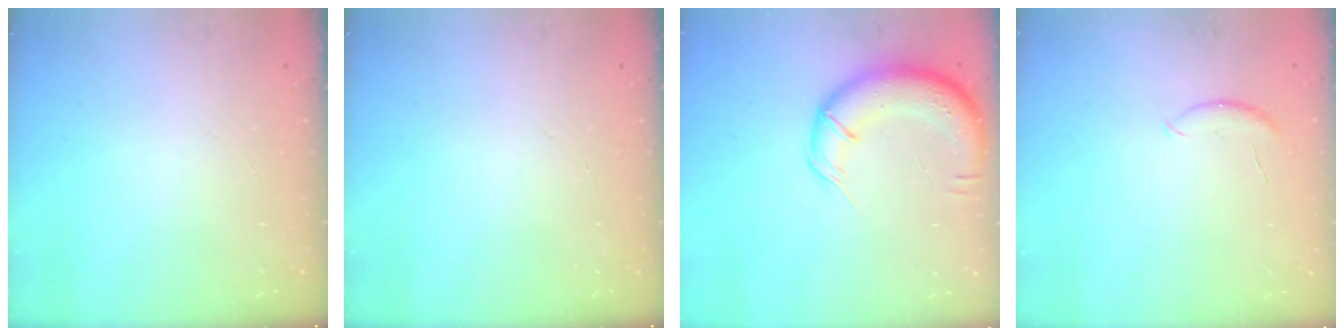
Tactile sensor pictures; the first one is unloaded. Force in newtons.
{"total": 0.0}
{"total": 14.0, "press": 13.7, "slide": 2.9}
{"total": 5.5, "press": 5.5, "slide": 0.5}